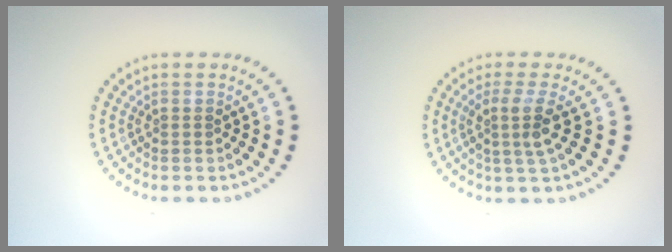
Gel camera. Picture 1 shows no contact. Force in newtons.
{"total": 2.8, "press": 2.0, "slide": 1.9}